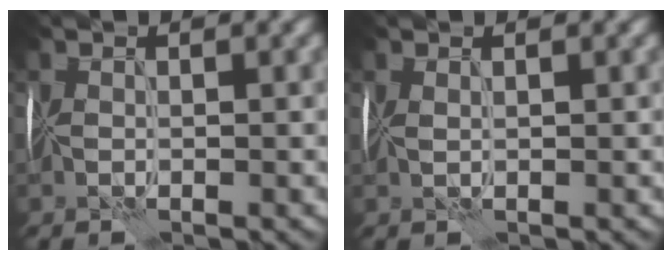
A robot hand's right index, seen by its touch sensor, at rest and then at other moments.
{"total": 0.7, "force": [0.6, 0.0, 0.4], "torque": [-0.011, 0.004, 0.011]}